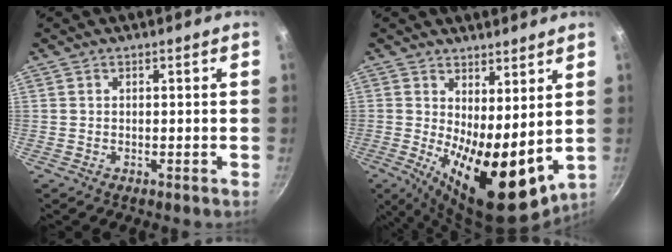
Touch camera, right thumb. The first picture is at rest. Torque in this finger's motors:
{"motor_torque": [-0.43, 1.69, 1.86, 0.26, 0.27]}